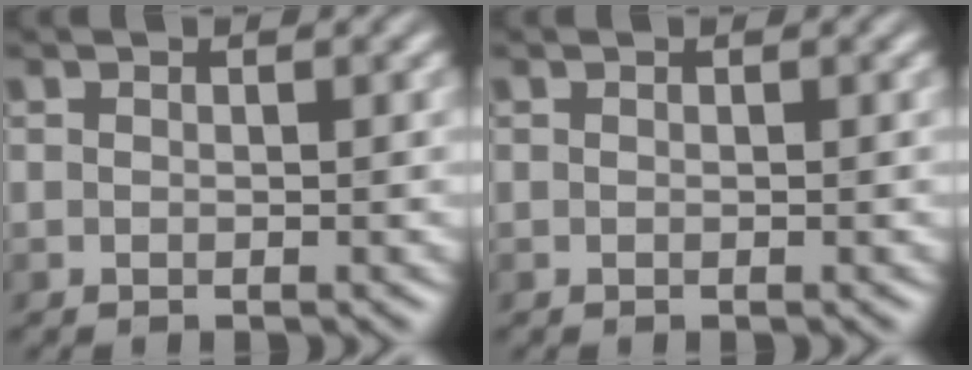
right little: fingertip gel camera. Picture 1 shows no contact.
{"total": 0.0}